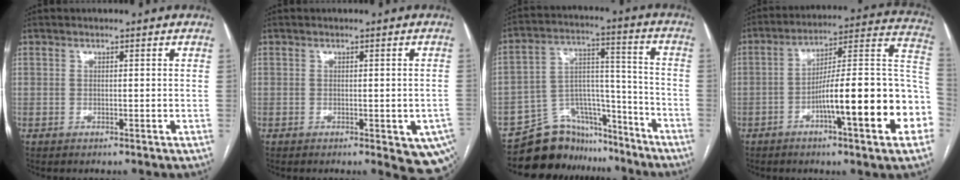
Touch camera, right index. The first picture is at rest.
{"total": 8.4, "force": [-4.1, 3.1, 6.6], "torque": [-0.059, -0.007, -0.053]}
{"total": 14.0, "force": [-12.3, 6.4, 2.1], "torque": [-0.028, 0.061, -0.197]}
{"total": 20.7, "force": [-6.4, 2.4, 19.5], "torque": [-0.209, 0.030, -0.089]}